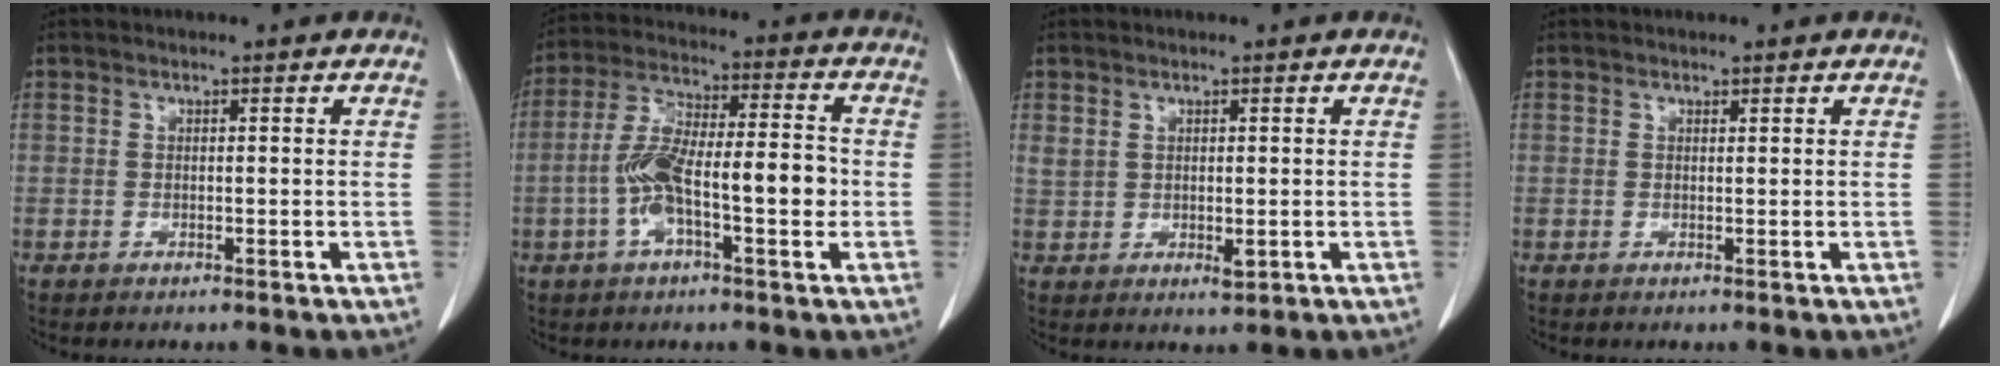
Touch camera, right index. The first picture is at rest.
{"total": 12.3, "force": [-2.4, 3.2, 11.6], "torque": [-0.220, 0.027, -0.043]}
{"total": 2.9, "force": [0.5, 1.6, 2.4], "torque": [-0.045, -0.003, 0.019]}
{"total": 0.0}